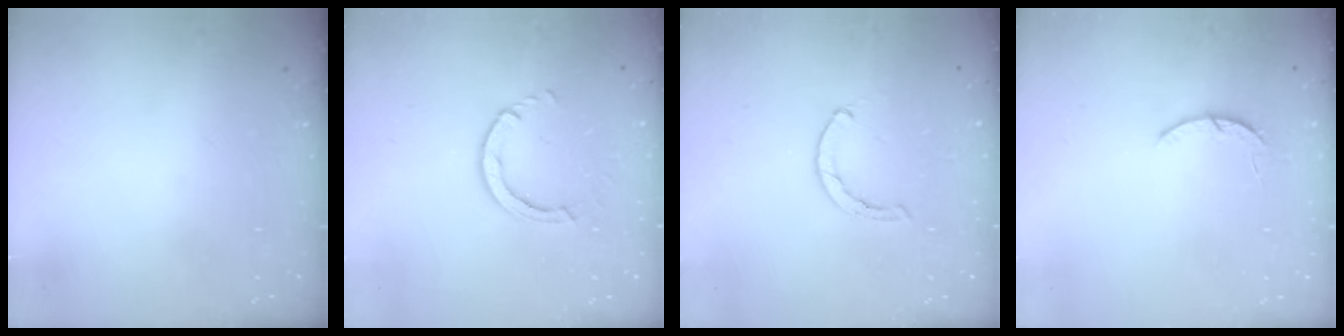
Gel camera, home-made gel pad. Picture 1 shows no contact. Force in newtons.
{"total": 3.1, "press": 3.1, "slide": 0.3}
{"total": 0.7, "press": 0.6, "slide": 0.2}
{"total": 2.9, "press": 2.8, "slide": 0.5}